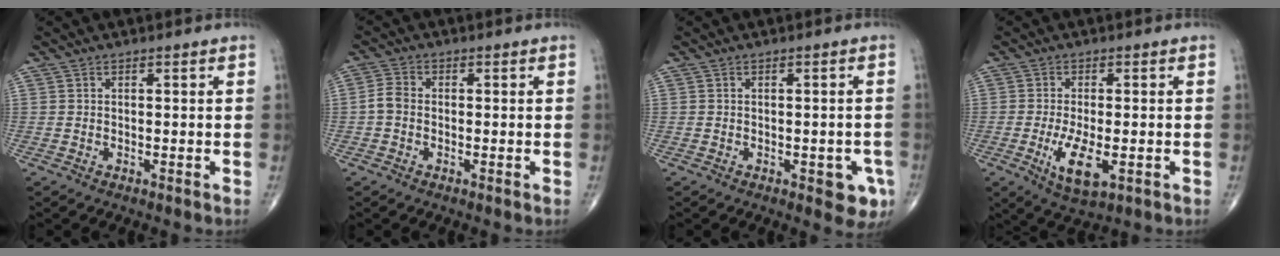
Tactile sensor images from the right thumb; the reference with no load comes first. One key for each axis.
{"total": 2.9, "fx": -0.6, "fy": 2.1, "fz": 1.9, "tx": -0.036, "ty": 0.008, "tz": -0.021}
{"total": 5.1, "fx": -2.0, "fy": 2.4, "fz": 4.0, "tx": -0.022, "ty": 0.003, "tz": -0.020}
{"total": 7.7, "fx": -2.1, "fy": 3.0, "fz": 6.8, "tx": -0.126, "ty": -0.015, "tz": -0.030}